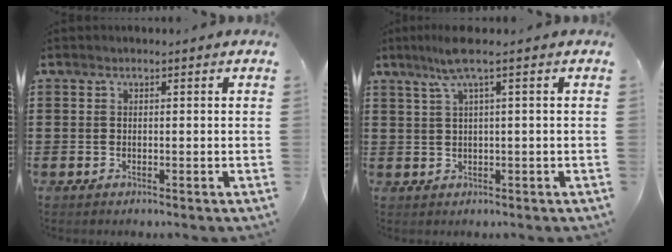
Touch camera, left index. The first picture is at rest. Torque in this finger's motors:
{"motor_torque": [0.76, -0.54, 0.13, 0.05]}